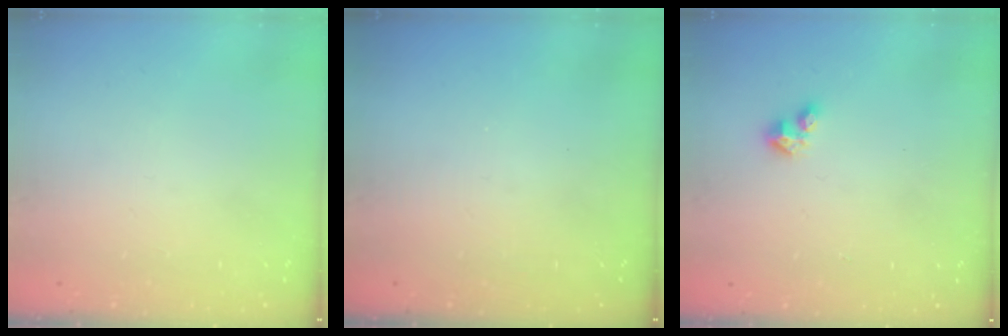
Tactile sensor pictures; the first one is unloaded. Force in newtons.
{"total": 0.0}
{"total": 3.5, "press": 3.5, "slide": 0.4}